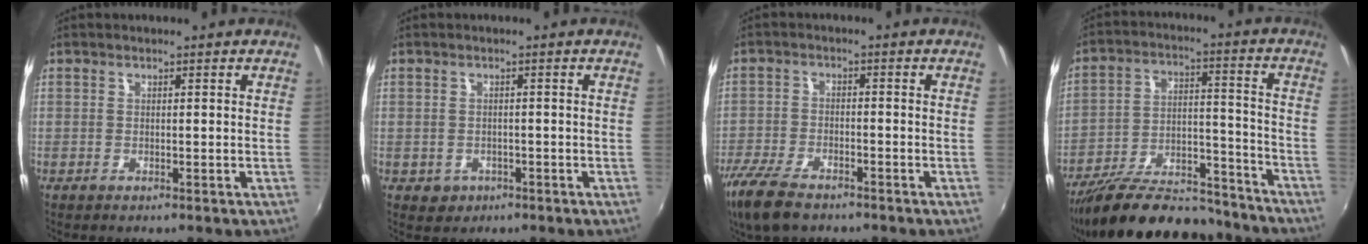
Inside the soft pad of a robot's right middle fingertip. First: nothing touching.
{"total": 2.7, "force": [-0.9, 2.3, 0.8], "torque": [-0.022, -0.001, -0.007]}
{"total": 10.4, "force": [-7.8, 3.8, 5.7], "torque": [-0.148, -0.032, -0.149]}
{"total": 23.7, "force": [-19.8, 7.3, 10.7], "torque": [-0.194, 0.004, -0.285]}